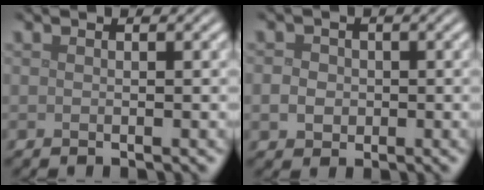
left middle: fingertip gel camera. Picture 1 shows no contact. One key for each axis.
{"total": 2.4, "fx": -0.3, "fy": 2.1, "fz": 0.9, "tx": -0.010, "ty": 0.000, "tz": -0.011}